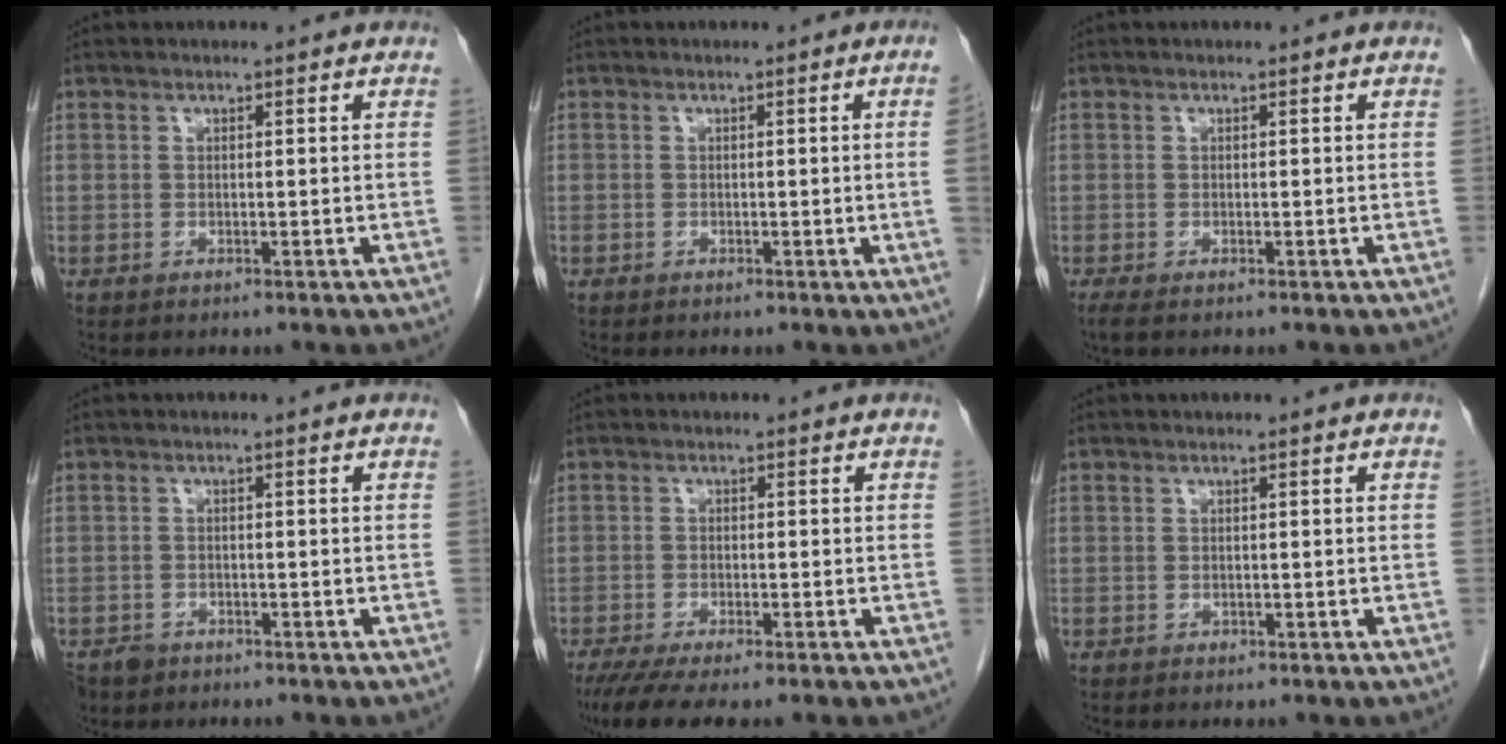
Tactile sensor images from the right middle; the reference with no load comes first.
{"total": 2.2, "force": [-0.2, -0.9, 2.0], "torque": [-0.020, 0.000, -0.001]}
{"total": 0.8, "force": [-0.7, -0.1, 0.5], "torque": [-0.012, -0.004, -0.013]}
{"total": 3.3, "force": [-2.4, 2.2, 0.5], "torque": [-0.010, 0.001, -0.039]}
{"total": 8.5, "force": [-6.7, 1.3, 5.0], "torque": [-0.073, -0.016, -0.104]}
{"total": 0.0}